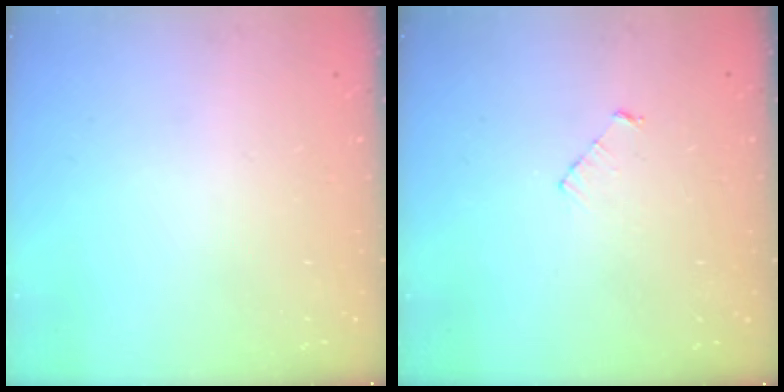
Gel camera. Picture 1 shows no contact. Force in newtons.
{"total": 3.4, "press": 3.3, "slide": 0.3}